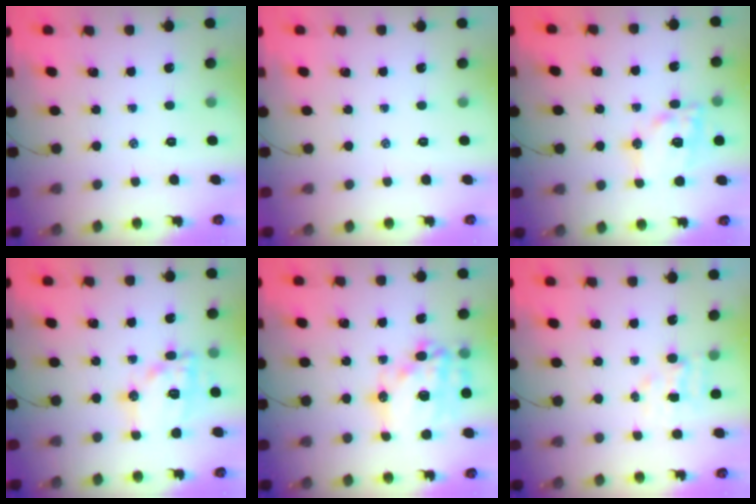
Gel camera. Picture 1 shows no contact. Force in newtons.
{"total": 0.0}
{"total": 15.0, "press": 14.7, "slide": 2.8}
{"total": 14.4, "press": 14.4, "slide": 1.1}
{"total": 20.0, "press": 19.5, "slide": 4.3}
{"total": 4.1, "press": 4.0, "slide": 1.0}